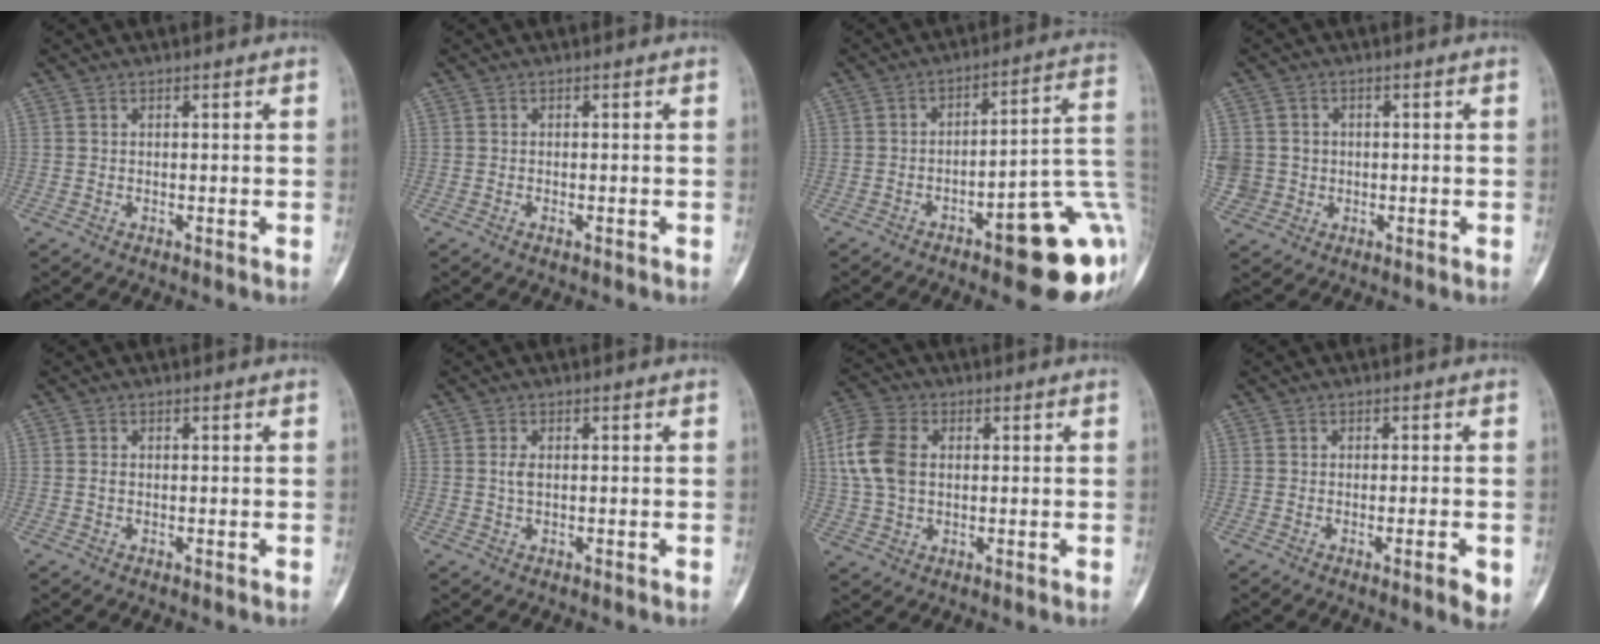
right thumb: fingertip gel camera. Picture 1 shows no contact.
{"total": 0.8, "force": [-0.5, 0.3, 0.5], "torque": [-0.011, 0.005, -0.006]}
{"total": 19.1, "force": [-6.5, 5.6, 17.1], "torque": [-0.149, 0.045, -0.076]}
{"total": 6.2, "force": [-0.3, 6.0, 1.4], "torque": [-0.022, 0.013, 0.001]}
{"total": 0.7, "force": [-0.1, 0.5, 0.5], "torque": [-0.008, 0.002, -0.003]}
{"total": 1.3, "force": [0.1, 0.7, 1.1], "torque": [-0.027, -0.002, 0.002]}
{"total": 10.0, "force": [1.2, 7.0, 7.1], "torque": [-0.153, 0.011, 0.019]}
{"total": 4.2, "force": [-1.4, 0.7, 3.9], "torque": [-0.052, -0.003, -0.018]}